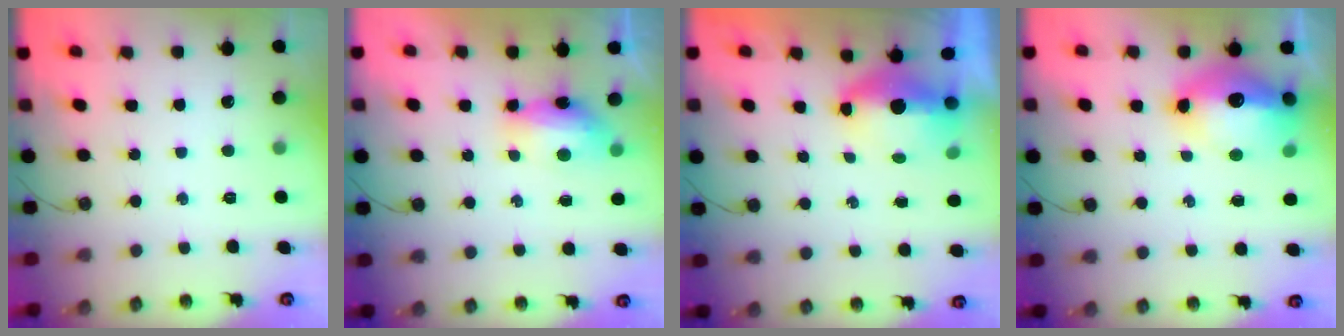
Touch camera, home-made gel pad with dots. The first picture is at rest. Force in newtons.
{"total": 12.4, "press": 9.1, "slide": 8.5}
{"total": 6.2, "press": 6.0, "slide": 1.2}
{"total": 16.7, "press": 16.2, "slide": 4.2}